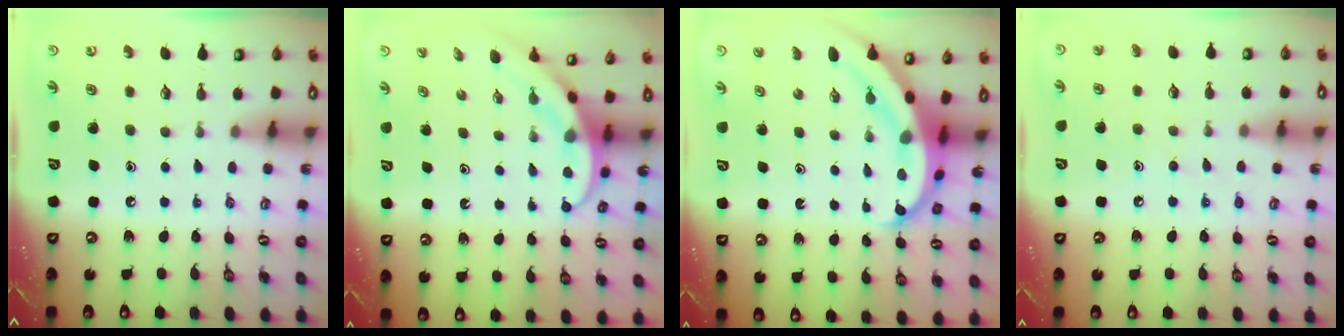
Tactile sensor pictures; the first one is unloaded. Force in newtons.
{"total": 3.9, "press": 3.9, "slide": 0.3}
{"total": 7.0, "press": 6.8, "slide": 1.7}
{"total": 8.3, "press": 8.2, "slide": 0.9}